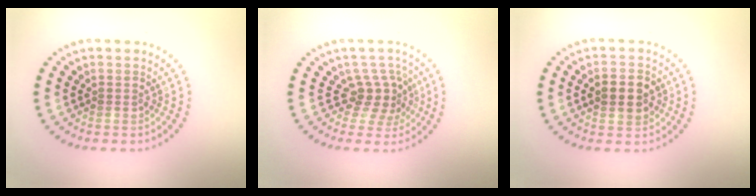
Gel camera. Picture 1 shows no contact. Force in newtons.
{"total": 2.9, "press": 2.0, "slide": 2.1}
{"total": 3.3, "press": 3.3, "slide": 0.1}